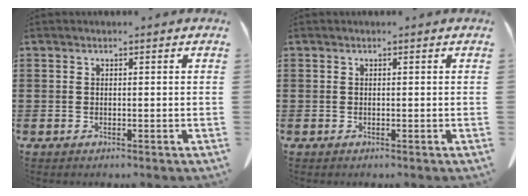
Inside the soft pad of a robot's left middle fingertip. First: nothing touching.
{"total": 0.0}